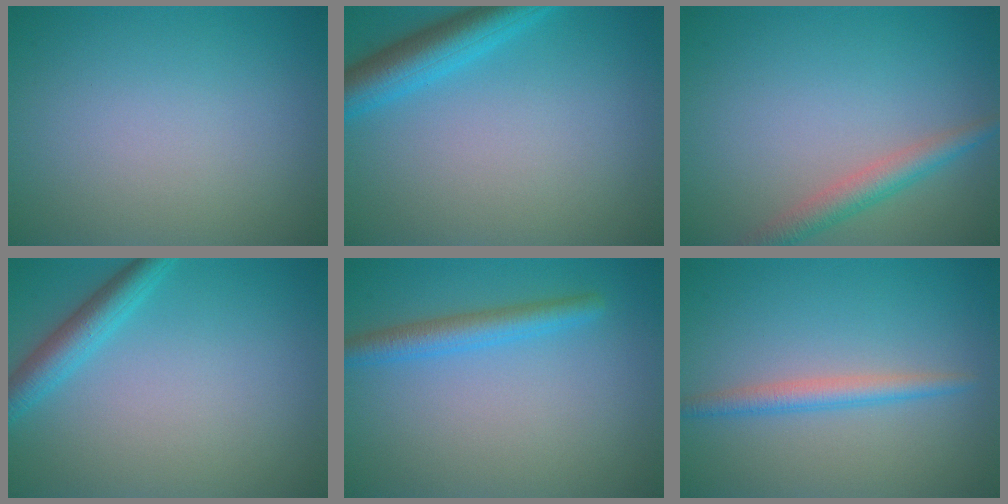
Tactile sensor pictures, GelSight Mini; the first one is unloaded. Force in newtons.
{"total": 4.5, "press": 4.5, "slide": 0.3}
{"total": 2.9, "press": 2.9, "slide": 0.1}
{"total": 3.0, "press": 3.0, "slide": 0.1}
{"total": 2.8, "press": 2.8, "slide": 0.1}
{"total": 2.2, "press": 2.2, "slide": 0.0}